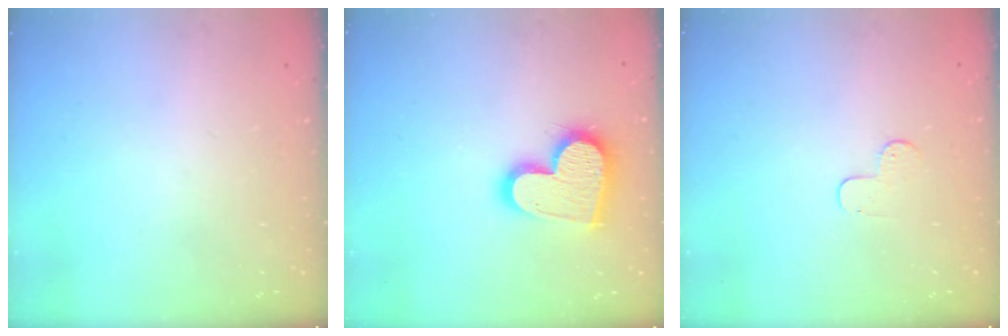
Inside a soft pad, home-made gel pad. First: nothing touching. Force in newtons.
{"total": 17.0, "press": 17.0, "slide": 1.5}
{"total": 3.7, "press": 3.7, "slide": 0.4}